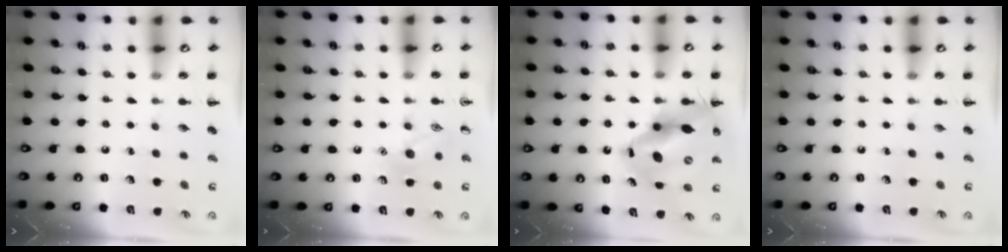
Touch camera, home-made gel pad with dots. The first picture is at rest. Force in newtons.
{"total": 9.0, "press": 8.9, "slide": 1.2}
{"total": 17.0, "press": 16.2, "slide": 5.1}
{"total": 0.0}